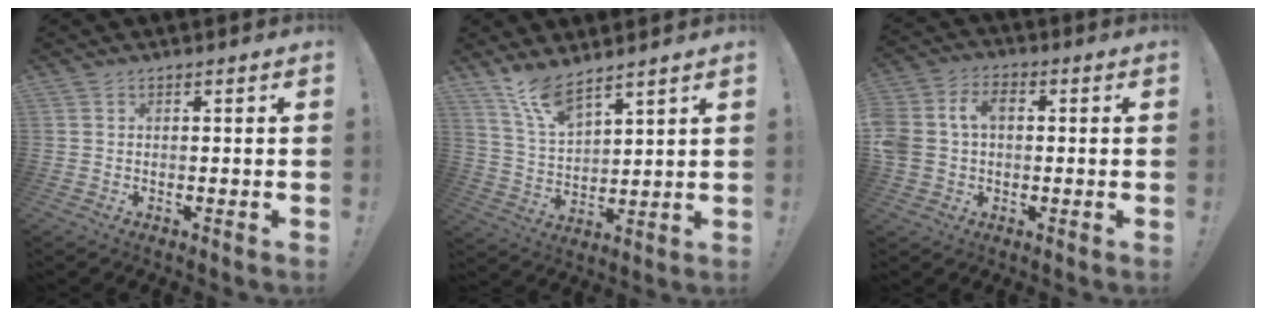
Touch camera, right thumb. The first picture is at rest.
{"total": 9.4, "force": [8.2, 2.2, 4.1], "torque": [-0.092, -0.055, 0.155]}
{"total": 9.4, "force": [1.3, 7.2, 6.0], "torque": [-0.126, 0.010, 0.027]}